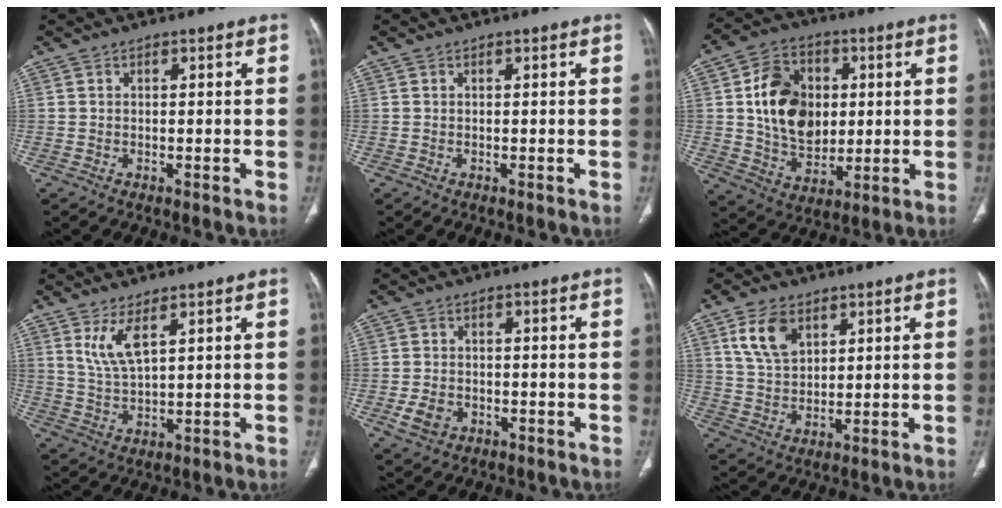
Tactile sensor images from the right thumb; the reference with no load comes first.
{"total": 0.0}
{"total": 15.5, "force": [2.2, 11.6, 10.0], "torque": [-0.133, -0.003, 0.043]}
{"total": 5.7, "force": [2.9, 1.5, 4.6], "torque": [-0.098, -0.024, 0.071]}
{"total": 4.7, "force": [-1.7, 3.6, 2.5], "torque": [-0.043, 0.008, -0.023]}
{"total": 8.4, "force": [4.1, 5.1, 5.2], "torque": [-0.084, -0.015, 0.084]}